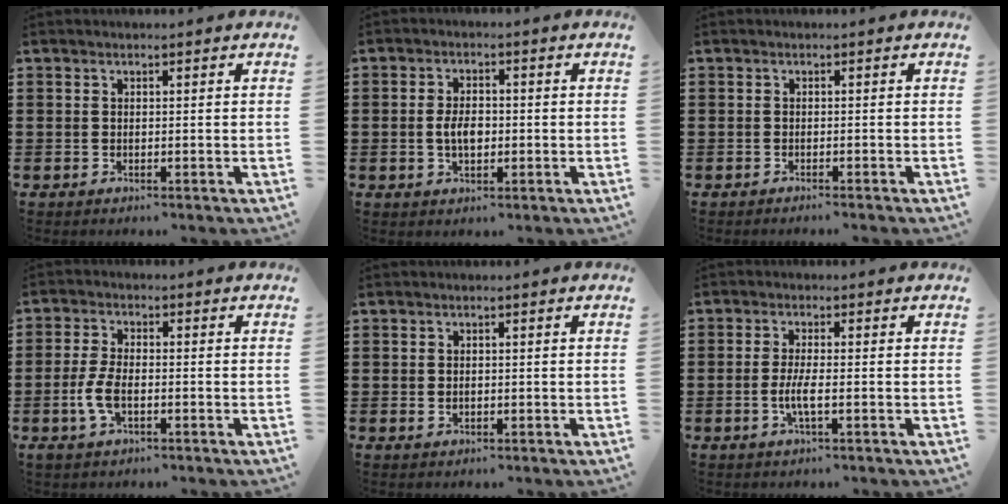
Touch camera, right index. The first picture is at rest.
{"total": 3.9, "force": [-0.4, 2.0, 3.4], "torque": [-0.065, -0.003, -0.011]}
{"total": 0.7, "force": [-0.6, -0.3, 0.1], "torque": [-0.004, -0.004, -0.012]}
{"total": 4.4, "force": [-1.4, 1.7, 3.8], "torque": [-0.097, -0.008, -0.032]}
{"total": 0.8, "force": [-0.1, 0.5, 0.6], "torque": [-0.015, 0.001, -0.001]}
{"total": 3.5, "force": [-1.1, 0.4, 3.3], "torque": [-0.072, -0.009, -0.024]}